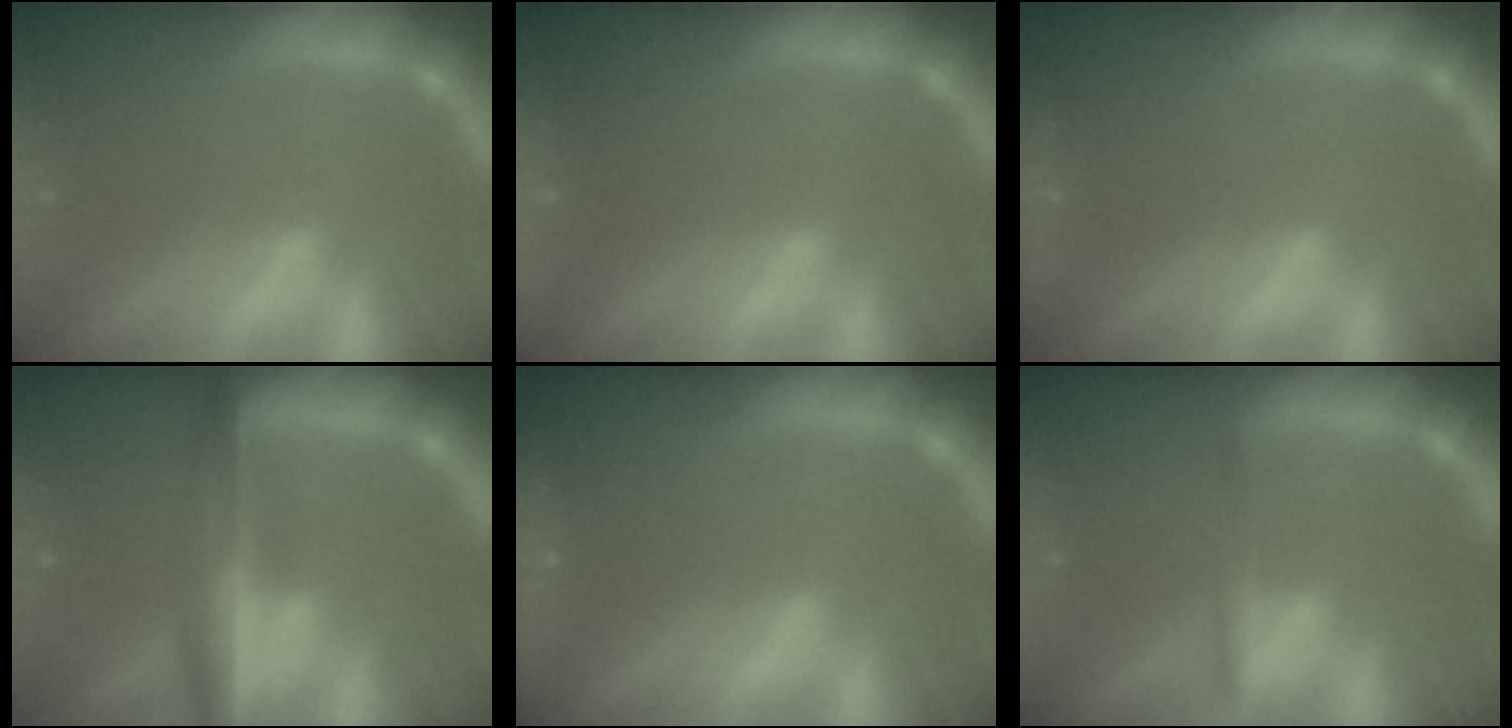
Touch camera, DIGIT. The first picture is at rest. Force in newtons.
{"total": 9.5}
{"total": 1.4}
{"total": 5.5}
{"total": 2.9}
{"total": 1.9}